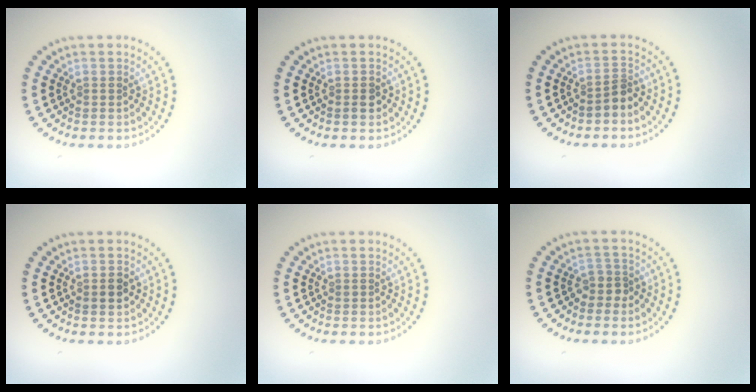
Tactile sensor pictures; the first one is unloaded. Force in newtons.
{"total": 1.2, "press": 1.1, "slide": 0.4}
{"total": 1.7, "press": 1.2, "slide": 1.1}
{"total": 1.5, "press": 1.5, "slide": 0.1}
{"total": 0.0}
{"total": 1.6, "press": 1.3, "slide": 1.0}